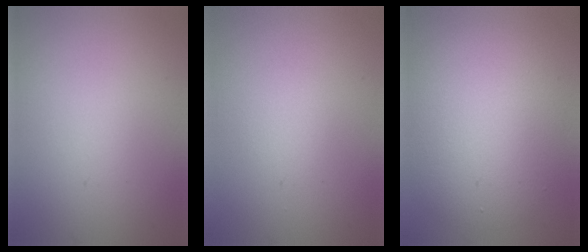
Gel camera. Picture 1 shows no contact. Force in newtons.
{"total": 0.9, "press": 0.9, "slide": 0.0}
{"total": 7.1, "press": 7.1, "slide": 0.3}